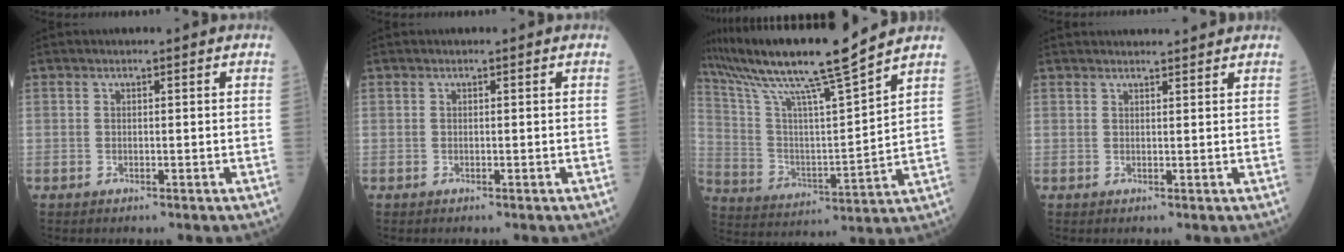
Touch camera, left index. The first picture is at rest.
{"total": 0.0}
{"total": 17.6, "force": [14.9, -1.6, 9.3], "torque": [-0.181, -0.005, 0.263]}
{"total": 4.9, "force": [4.7, 0.3, 1.4], "torque": [-0.017, 0.018, 0.053]}